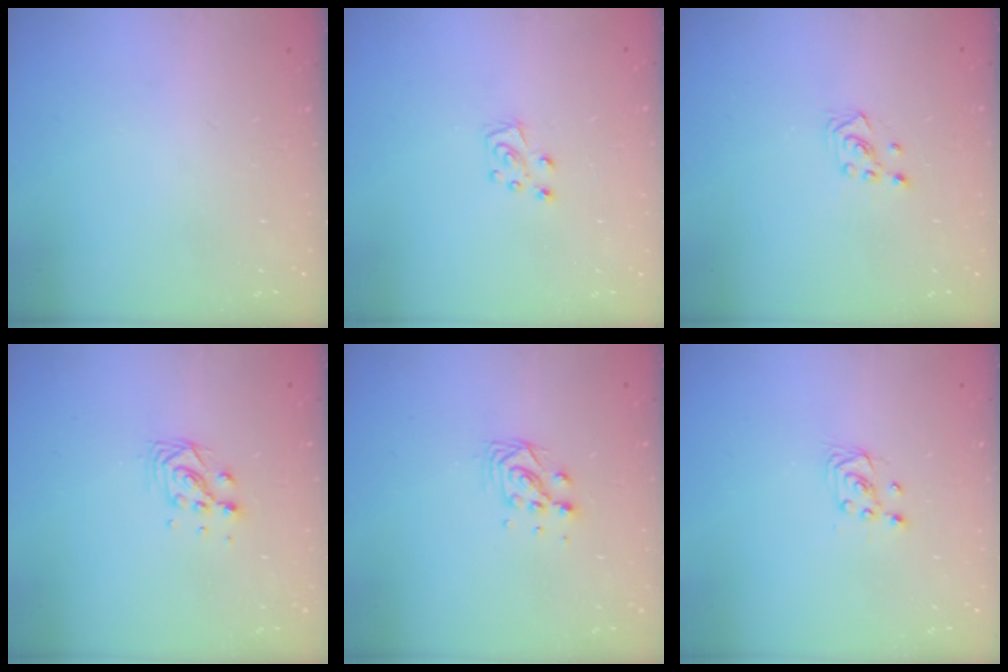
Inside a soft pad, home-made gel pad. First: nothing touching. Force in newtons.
{"total": 5.0, "press": 4.9, "slide": 0.4}
{"total": 2.5, "press": 2.3, "slide": 1.0}
{"total": 6.8, "press": 6.8, "slide": 0.4}
{"total": 6.8, "press": 6.8, "slide": 0.4}
{"total": 2.5, "press": 2.2, "slide": 1.1}